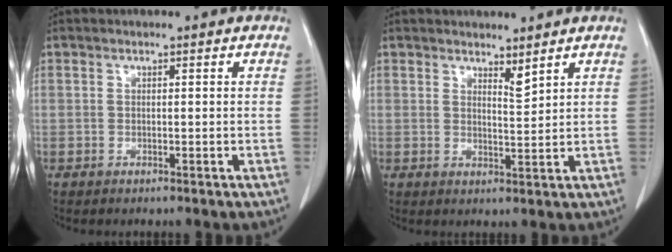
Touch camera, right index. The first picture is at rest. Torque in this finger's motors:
{"motor_torque": [-0.22, 0.31, -0.01, 0.00]}